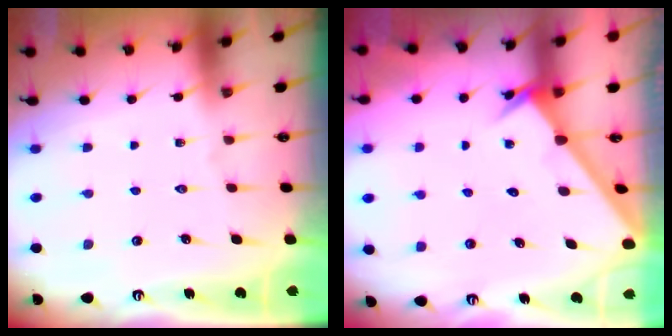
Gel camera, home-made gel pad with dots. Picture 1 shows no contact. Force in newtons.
{"total": 2.6, "press": 2.6, "slide": 0.1}